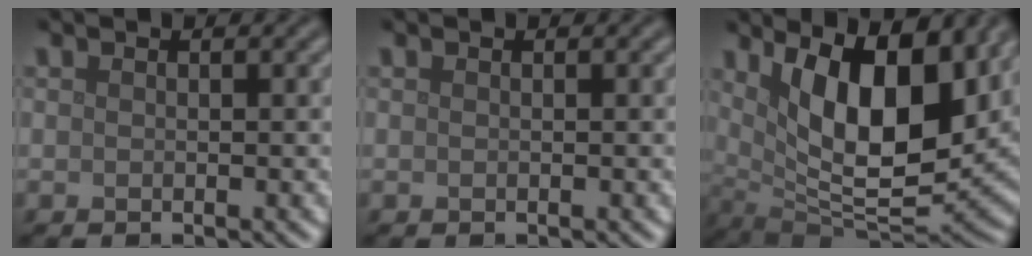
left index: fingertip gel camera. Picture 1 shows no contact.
{"total": 0.0}
{"total": 12.5, "force": [4.5, 5.0, 10.5], "torque": [-0.160, -0.006, 0.077]}